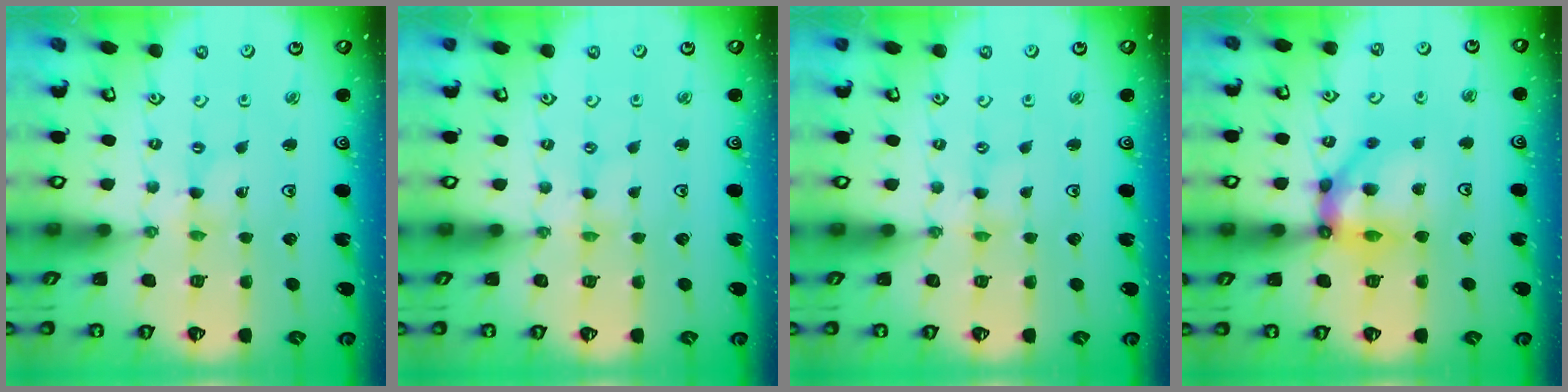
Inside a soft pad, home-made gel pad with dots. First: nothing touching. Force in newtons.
{"total": 0.0}
{"total": 0.0}
{"total": 13.6, "press": 13.6, "slide": 1.4}